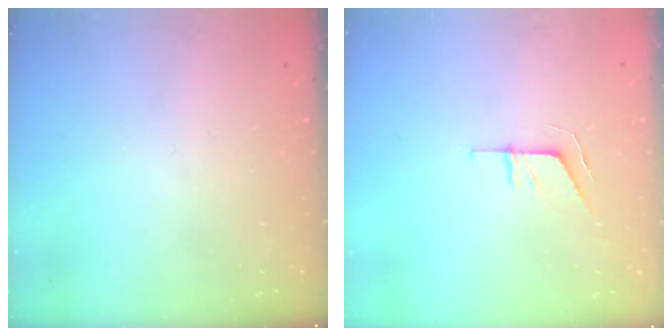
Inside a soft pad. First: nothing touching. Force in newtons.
{"total": 4.5, "press": 4.5, "slide": 0.3}